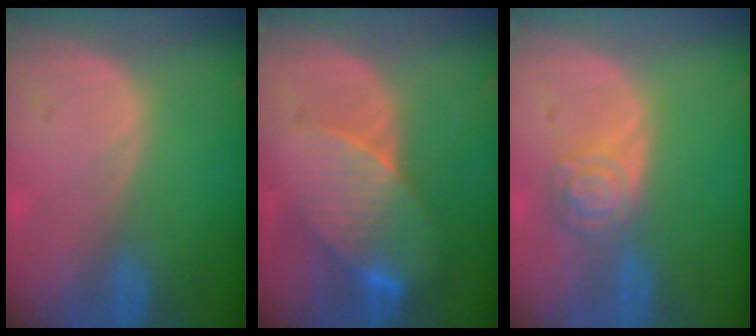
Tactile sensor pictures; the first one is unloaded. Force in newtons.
{"total": 8.5, "press": 7.5, "slide": 3.8}
{"total": 5.0, "press": 4.5, "slide": 2.3}